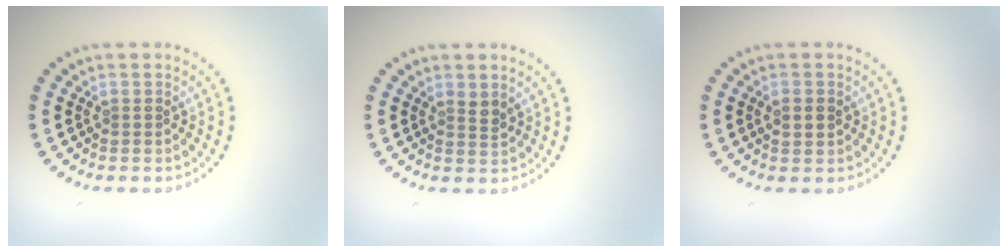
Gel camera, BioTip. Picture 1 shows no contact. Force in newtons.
{"total": 1.0, "press": 0.8, "slide": 0.7}
{"total": 1.8, "press": 1.8, "slide": 0.1}